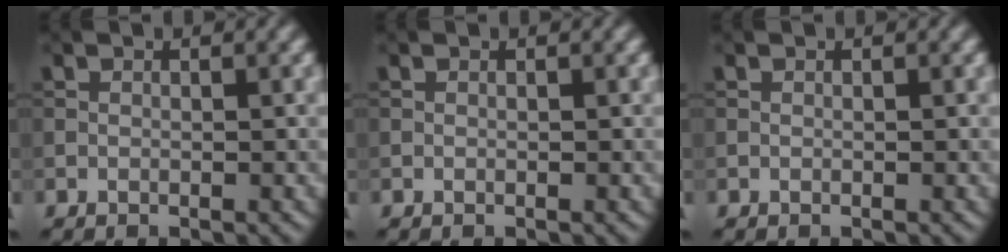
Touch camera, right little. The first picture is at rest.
{"total": 0.0}
{"total": 0.0}